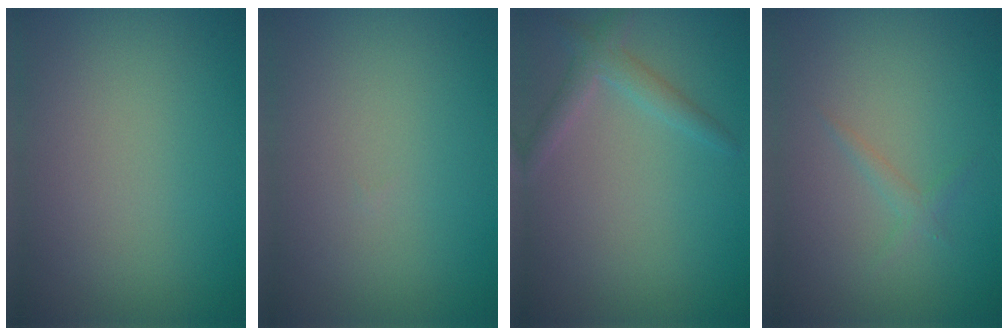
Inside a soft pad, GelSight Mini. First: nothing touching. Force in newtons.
{"total": 0.0}
{"total": 2.0, "press": 2.0, "slide": 0.1}
{"total": 1.0, "press": 1.0, "slide": 0.0}